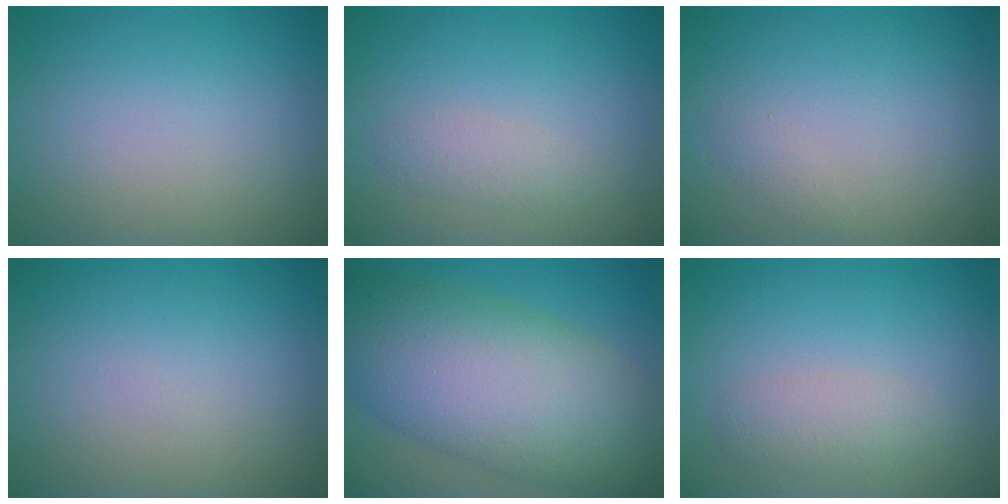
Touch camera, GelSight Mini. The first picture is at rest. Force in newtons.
{"total": 1.3, "press": 1.3, "slide": 0.1}
{"total": 0.6, "press": 0.6, "slide": 0.1}
{"total": 0.0}
{"total": 13.0, "press": 13.0, "slide": 0.2}
{"total": 2.1, "press": 2.1, "slide": 0.2}